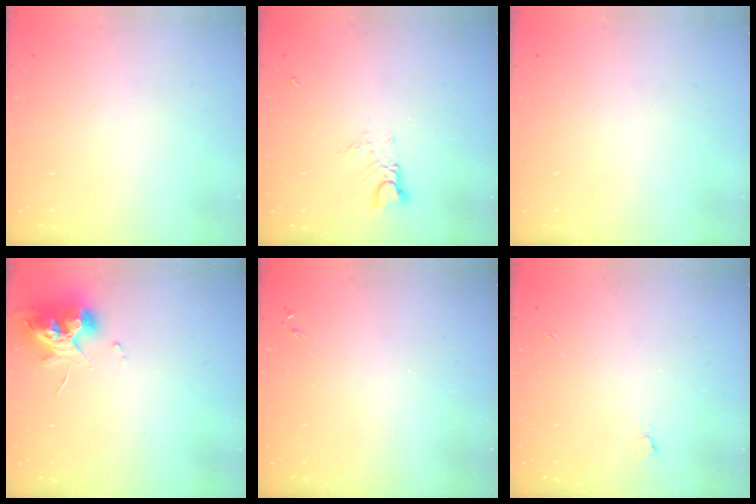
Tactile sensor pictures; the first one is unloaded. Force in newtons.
{"total": 3.2, "press": 3.1, "slide": 0.3}
{"total": 0.0}
{"total": 10.7, "press": 10.7, "slide": 0.6}
{"total": 0.0}
{"total": 2.4, "press": 2.4, "slide": 0.5}